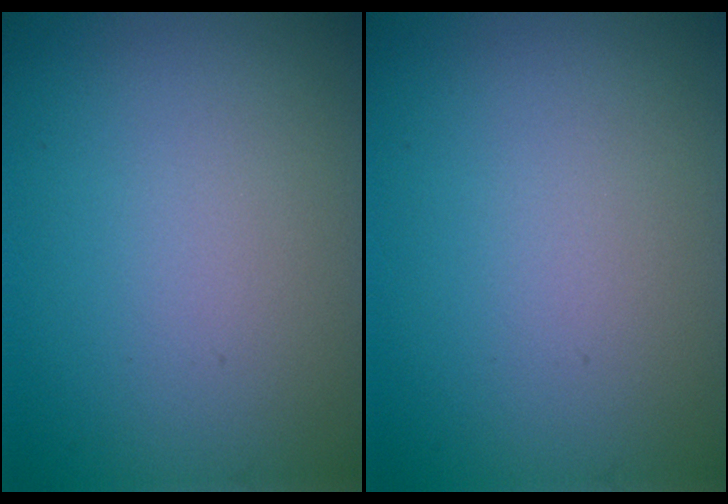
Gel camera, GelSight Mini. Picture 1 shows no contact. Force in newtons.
{"total": 0.0}